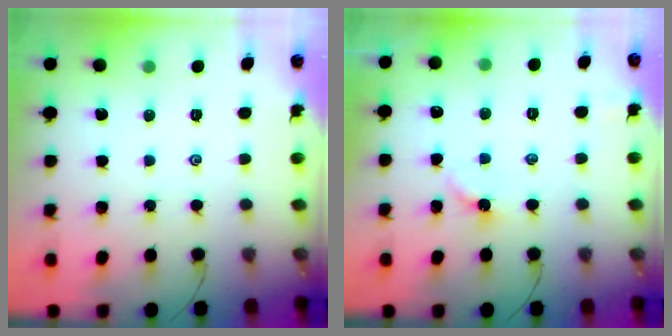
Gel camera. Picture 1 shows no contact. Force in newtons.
{"total": 3.1, "press": 3.1, "slide": 0.4}